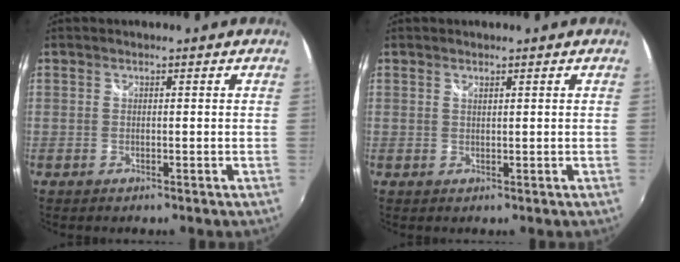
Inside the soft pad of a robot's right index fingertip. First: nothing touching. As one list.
[{"total": 0.6, "force": [0.5, 0.1, 0.3], "torque": [-0.004, 0.000, 0.009]}]